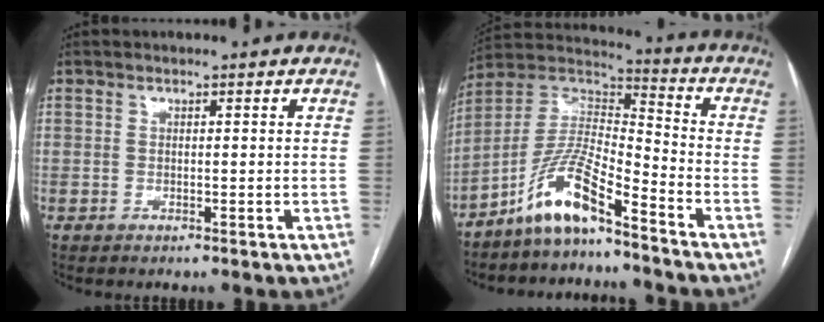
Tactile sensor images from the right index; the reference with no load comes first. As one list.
[{"total": 10.8, "force": [-7.8, 1.5, 7.3], "torque": [-0.157, 0.015, -0.151]}]